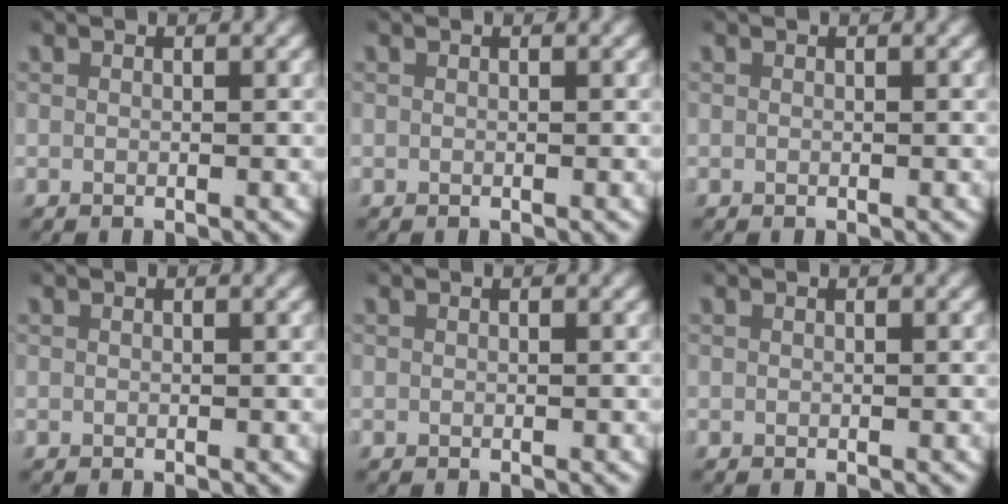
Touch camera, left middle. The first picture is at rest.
{"total": 0.0}
{"total": 0.0}
{"total": 0.0}
{"total": 0.0}
{"total": 0.0}